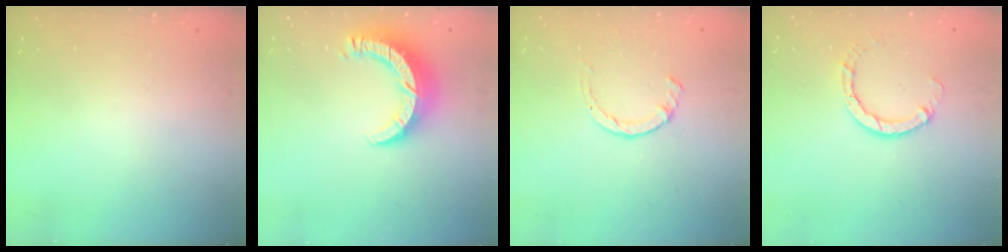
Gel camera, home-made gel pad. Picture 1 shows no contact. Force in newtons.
{"total": 10.3, "press": 10.2, "slide": 1.0}
{"total": 1.4, "press": 1.4, "slide": 0.3}
{"total": 4.5, "press": 4.5, "slide": 0.3}